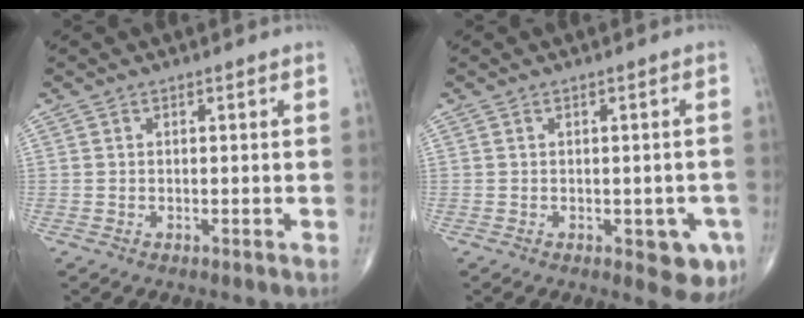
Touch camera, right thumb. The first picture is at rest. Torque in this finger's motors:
{"motor_torque": [0.74, 1.03, -0.07, -0.11, 0.07]}